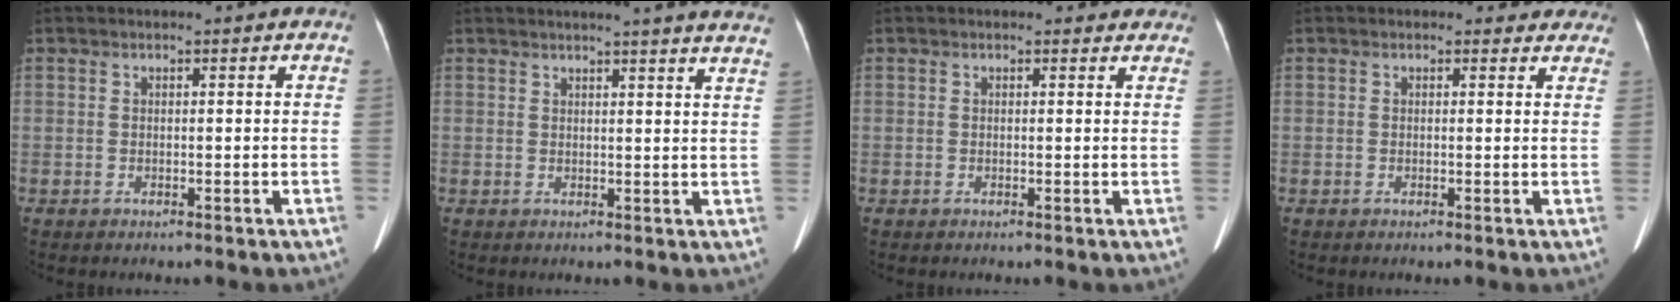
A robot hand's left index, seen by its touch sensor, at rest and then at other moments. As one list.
[{"total": 15.7, "force": [14.4, 0.0, 6.1], "torque": [-0.081, -0.025, 0.157]}, {"total": 2.7, "force": [2.3, 1.3, 0.3], "torque": [0.006, 0.000, 0.010]}, {"total": 3.8, "force": [3.3, 1.9, 0.2], "torque": [0.015, -0.003, 0.017]}]